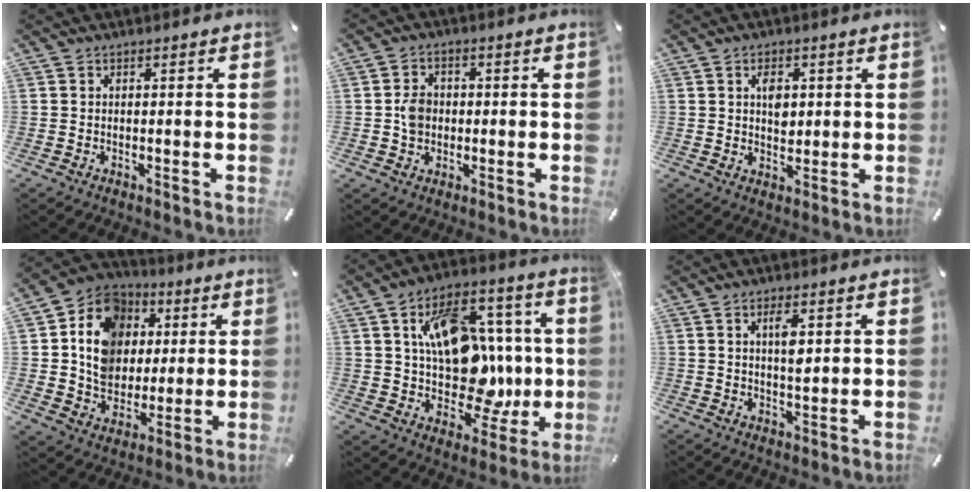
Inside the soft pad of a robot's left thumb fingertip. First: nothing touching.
{"total": 4.7, "force": [-0.5, 4.0, 2.4], "torque": [-0.044, 0.010, -0.007]}
{"total": 4.3, "force": [1.1, 3.1, 2.8], "torque": [-0.036, -0.002, 0.014]}
{"total": 14.7, "force": [2.5, 12.9, 6.6], "torque": [-0.126, -0.006, 0.052]}
{"total": 19.1, "force": [2.9, 14.2, 12.5], "torque": [-0.171, -0.018, 0.063]}
{"total": 4.5, "force": [1.6, 1.5, 3.9], "torque": [-0.060, -0.006, 0.021]}